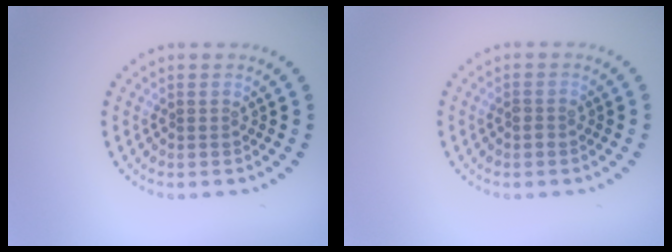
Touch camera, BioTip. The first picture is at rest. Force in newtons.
{"total": 0.8, "press": 0.7, "slide": 0.4}